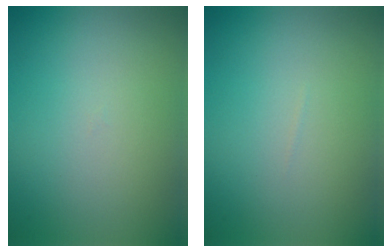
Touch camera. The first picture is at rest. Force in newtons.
{"total": 0.0}